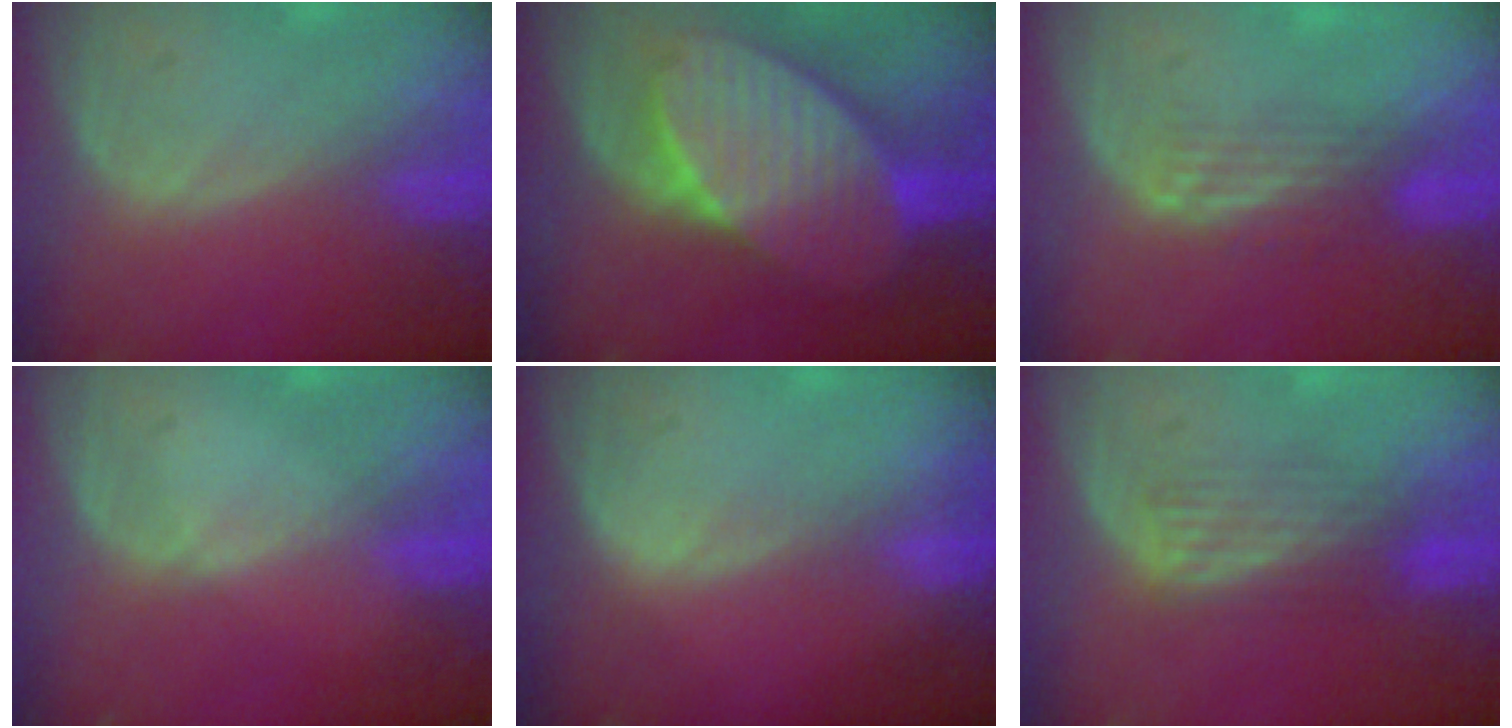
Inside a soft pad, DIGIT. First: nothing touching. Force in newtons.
{"total": 10.5, "press": 10.5, "slide": 0.6}
{"total": 3.4, "press": 2.9, "slide": 1.8}
{"total": 0.6, "press": 0.5, "slide": 0.2}
{"total": 0.8, "press": 0.5, "slide": 0.7}
{"total": 4.1, "press": 4.1, "slide": 0.1}